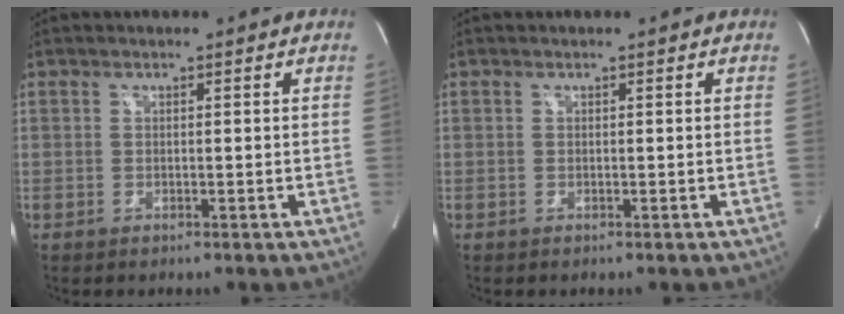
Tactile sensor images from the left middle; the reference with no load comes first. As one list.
[{"total": 0.0}]